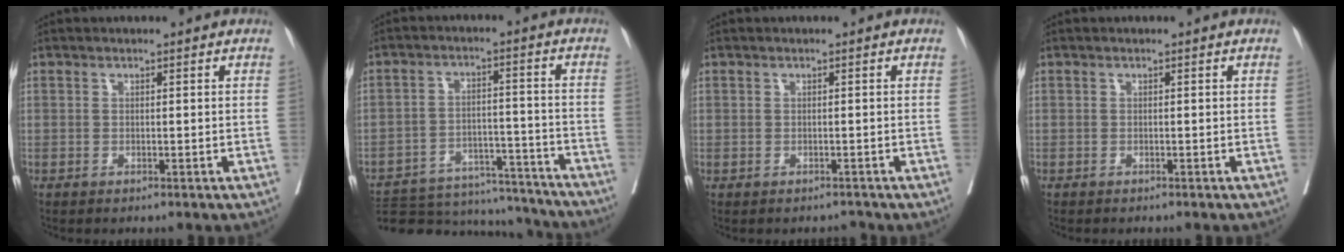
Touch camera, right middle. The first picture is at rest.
{"total": 19.6, "force": [-18.1, 5.7, 4.6], "torque": [-0.096, 0.019, -0.249]}
{"total": 0.8, "force": [-0.7, 0.2, -0.1], "torque": [0.003, -0.003, -0.012]}
{"total": 1.9, "force": [-1.7, 0.3, 0.7], "torque": [-0.012, -0.002, -0.024]}